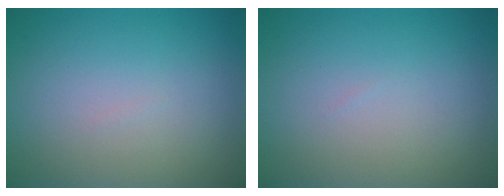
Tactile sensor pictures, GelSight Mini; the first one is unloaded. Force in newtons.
{"total": 0.0}